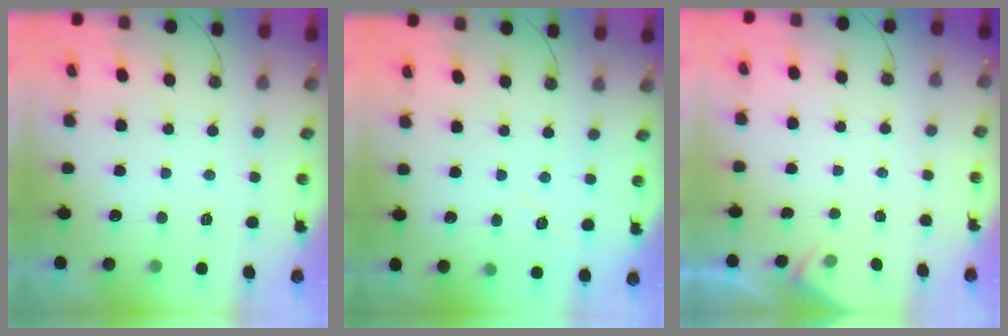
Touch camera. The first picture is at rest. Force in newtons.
{"total": 4.4, "press": 4.4, "slide": 0.6}
{"total": 2.5, "press": 2.5, "slide": 0.4}